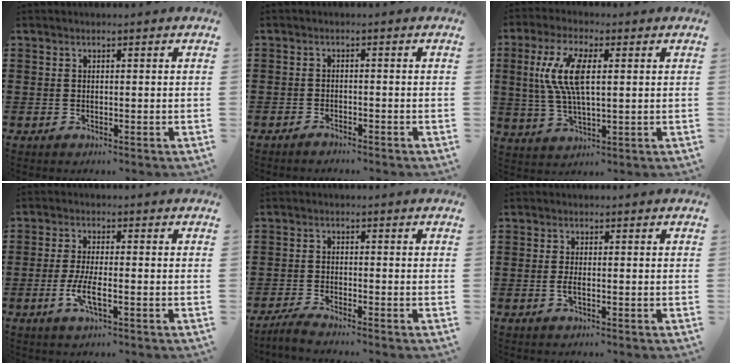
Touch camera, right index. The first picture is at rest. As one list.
[{"total": 1.2, "force": [-1.2, 0.1, 0.1], "torque": [-0.006, 0.001, -0.024]}, {"total": 9.4, "force": [1.7, 3.4, 8.6], "torque": [-0.195, 0.002, 0.020]}, {"total": 4.8, "force": [-1.7, 1.1, 4.4], "torque": [-0.092, -0.007, -0.036]}, {"total": 2.4, "force": [-2.3, -0.1, 0.6], "torque": [-0.020, 0.001, -0.048]}, {"total": 1.4, "force": [-0.5, 0.4, 1.3], "torque": [-0.031, -0.001, -0.011]}]